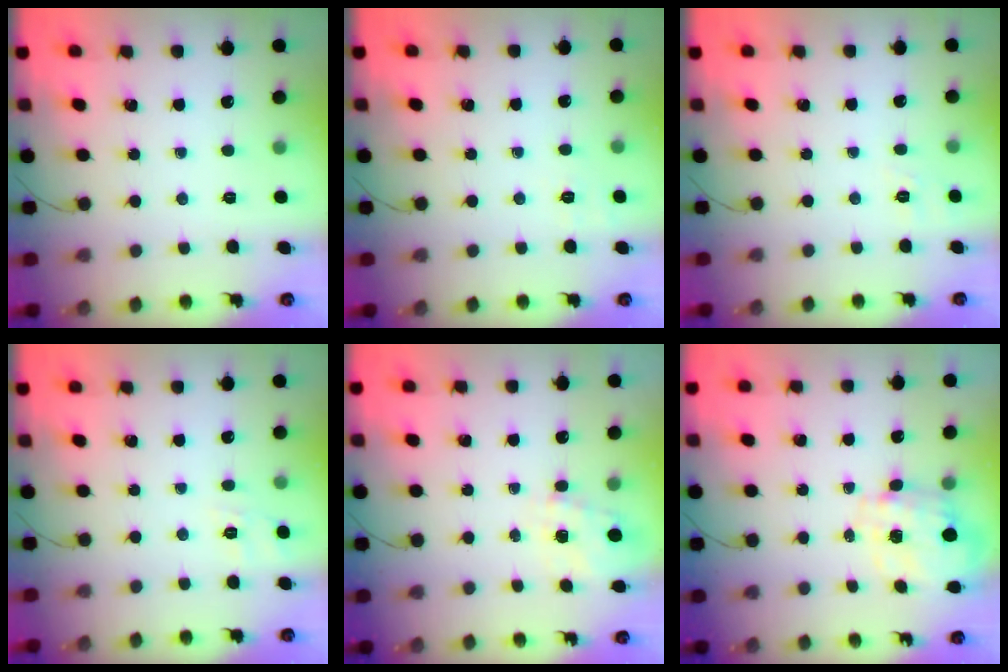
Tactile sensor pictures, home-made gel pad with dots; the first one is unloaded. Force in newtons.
{"total": 2.1, "press": 1.2, "slide": 1.8}
{"total": 6.6, "press": 6.3, "slide": 2.0}
{"total": 9.5, "press": 9.3, "slide": 2.1}
{"total": 0.9, "press": 0.4, "slide": 0.8}
{"total": 2.6, "press": 2.4, "slide": 1.0}